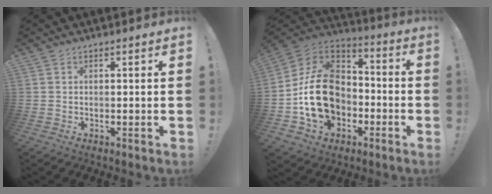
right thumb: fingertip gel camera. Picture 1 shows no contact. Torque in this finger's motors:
{"motor_torque": [2.31, 2.70, 1.59, -1.19, 0.20]}